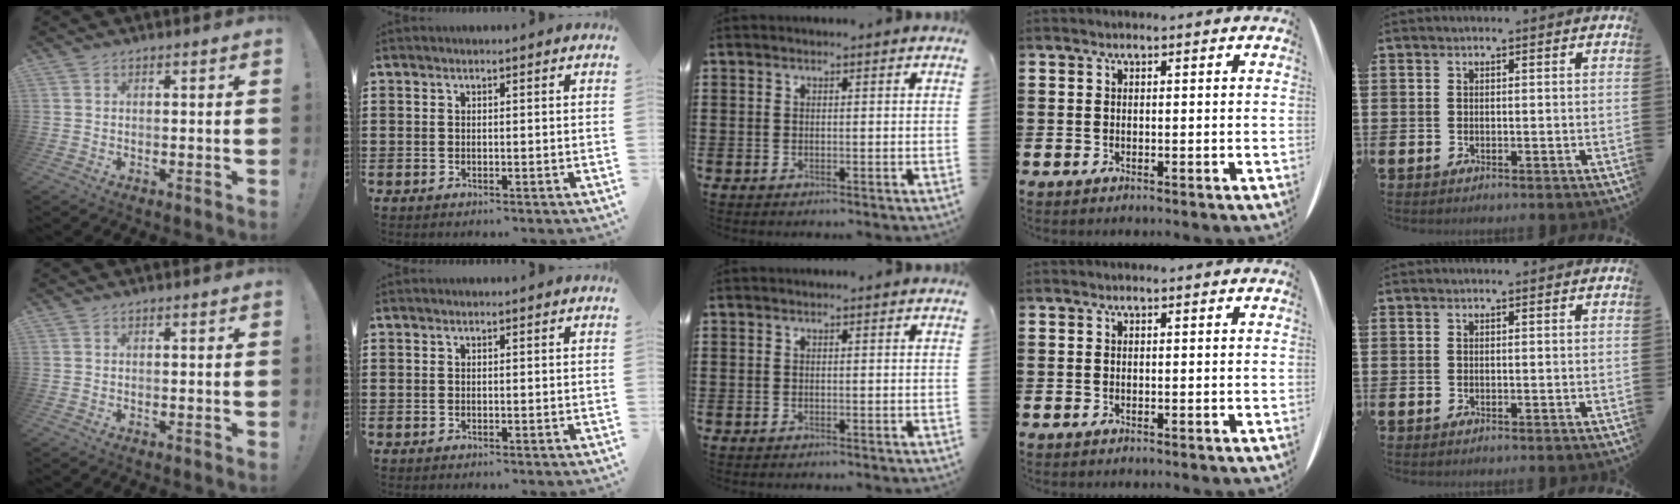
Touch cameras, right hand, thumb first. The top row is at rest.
{}